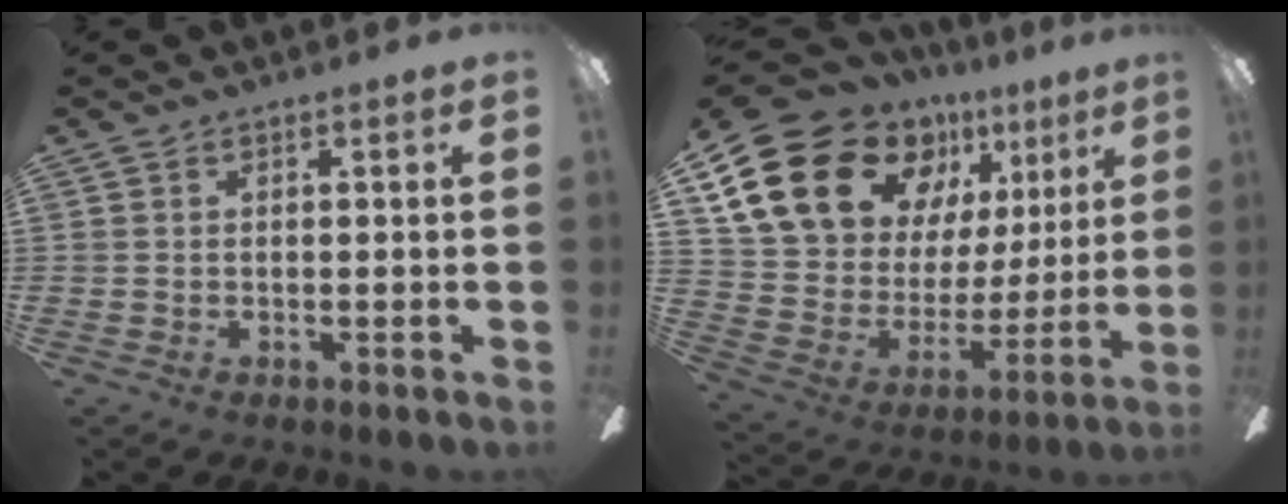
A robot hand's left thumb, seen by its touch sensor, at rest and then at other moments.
{"total": 23.1, "force": [14.1, 13.9, 11.9], "torque": [-0.232, -0.079, 0.271]}